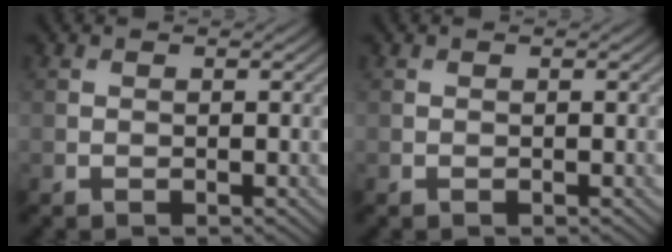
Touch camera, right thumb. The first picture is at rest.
{"total": 0.0}